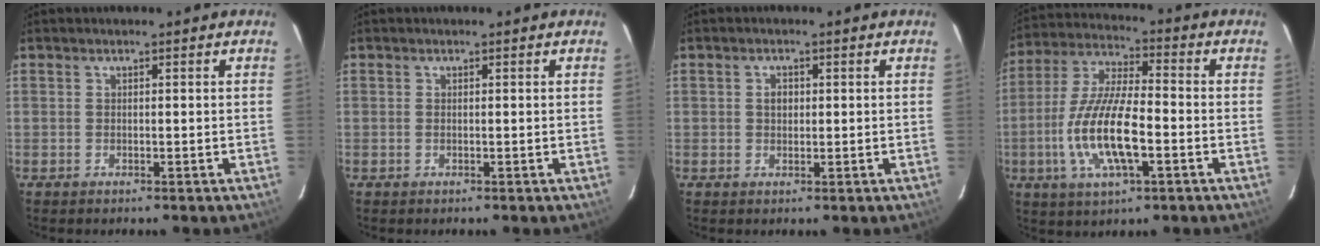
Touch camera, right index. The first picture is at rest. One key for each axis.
{"total": 0.0}
{"total": 1.9, "fx": 0.3, "fy": 1.5, "fz": 1.1, "tx": -0.018, "ty": 0.006, "tz": 0.004}
{"total": 15.0, "fx": -4.2, "fy": 4.6, "fz": 13.7, "tx": -0.285, "ty": -0.007, "tz": -0.078}